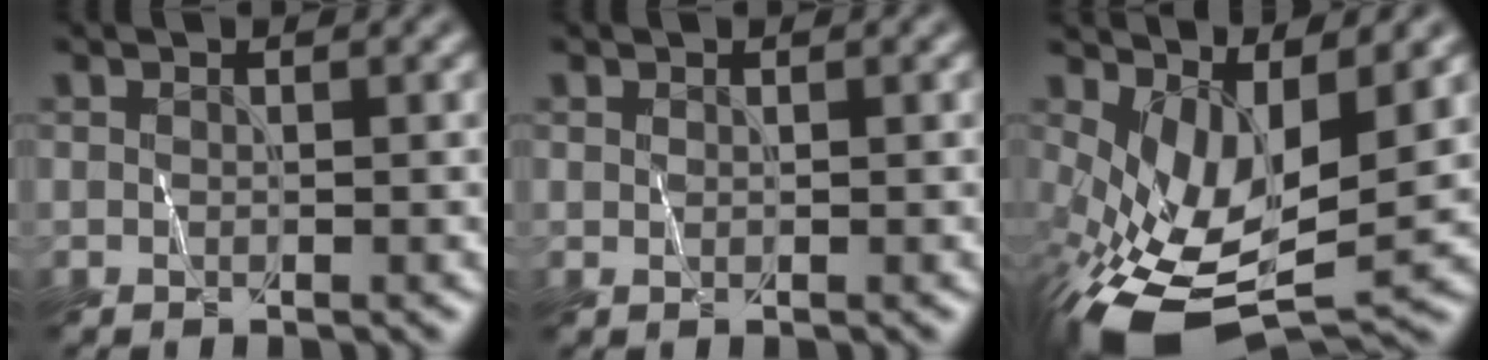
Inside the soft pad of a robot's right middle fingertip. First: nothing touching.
{"total": 0.0}
{"total": 10.1, "force": [-0.9, 5.1, 8.6], "torque": [-0.179, -0.026, -0.007]}